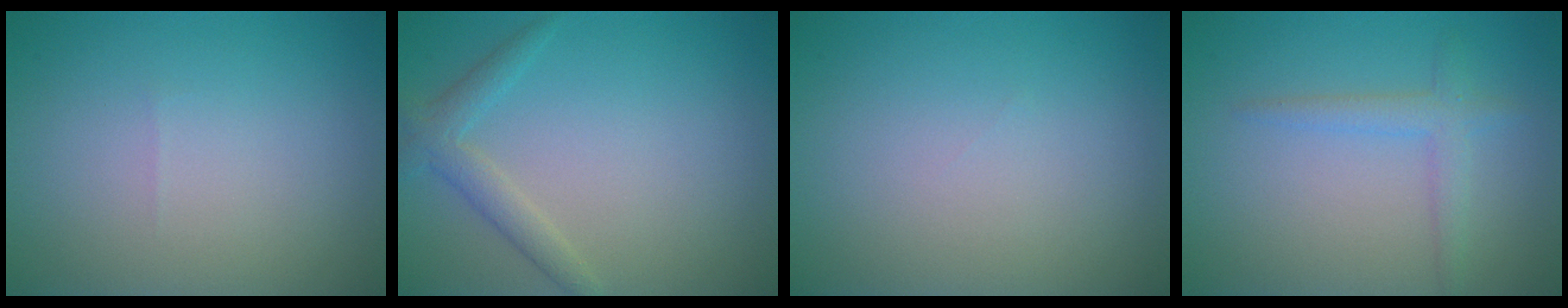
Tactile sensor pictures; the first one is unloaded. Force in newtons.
{"total": 2.2, "press": 2.2, "slide": 0.1}
{"total": 0.0}
{"total": 2.1, "press": 2.1, "slide": 0.0}